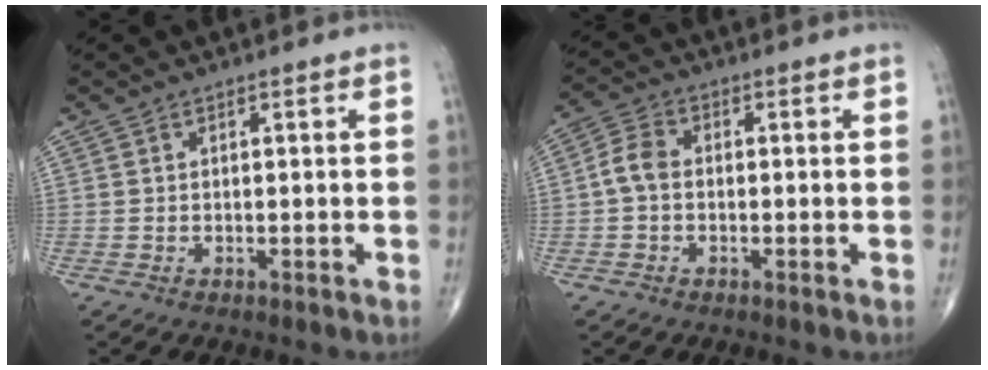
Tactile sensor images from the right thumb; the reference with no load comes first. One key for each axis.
{"total": 4.3, "fx": -0.5, "fy": 3.0, "fz": 3.1, "tx": -0.057, "ty": 0.013, "tz": -0.019}